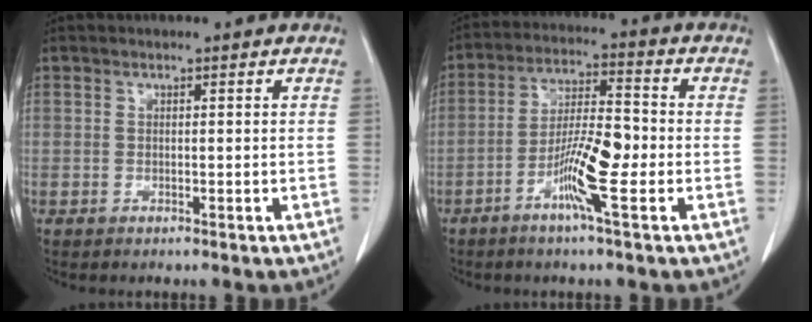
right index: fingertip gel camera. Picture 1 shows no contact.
{"total": 9.2, "force": [-3.2, 0.7, 8.6], "torque": [-0.161, 0.000, -0.064]}